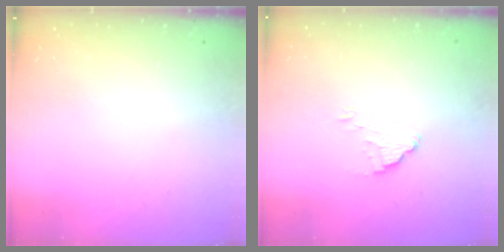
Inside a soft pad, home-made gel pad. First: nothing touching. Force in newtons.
{"total": 1.5, "press": 1.5, "slide": 0.1}